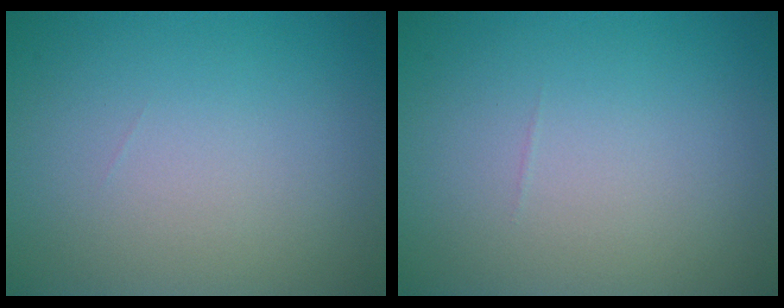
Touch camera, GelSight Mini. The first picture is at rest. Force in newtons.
{"total": 0.0}